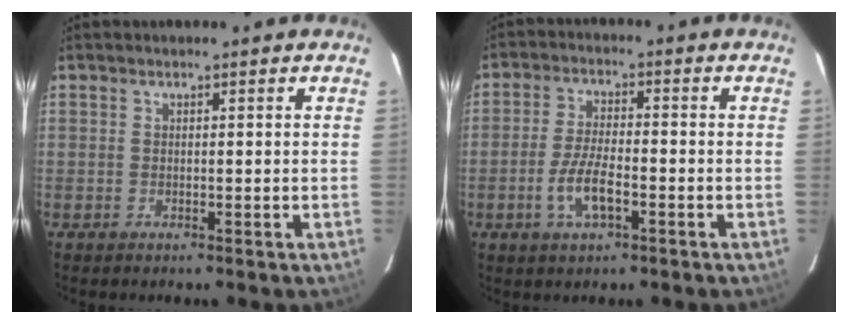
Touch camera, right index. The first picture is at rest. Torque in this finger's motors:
{"motor_torque": [0.12, -0.08, 0.26, 0.07]}